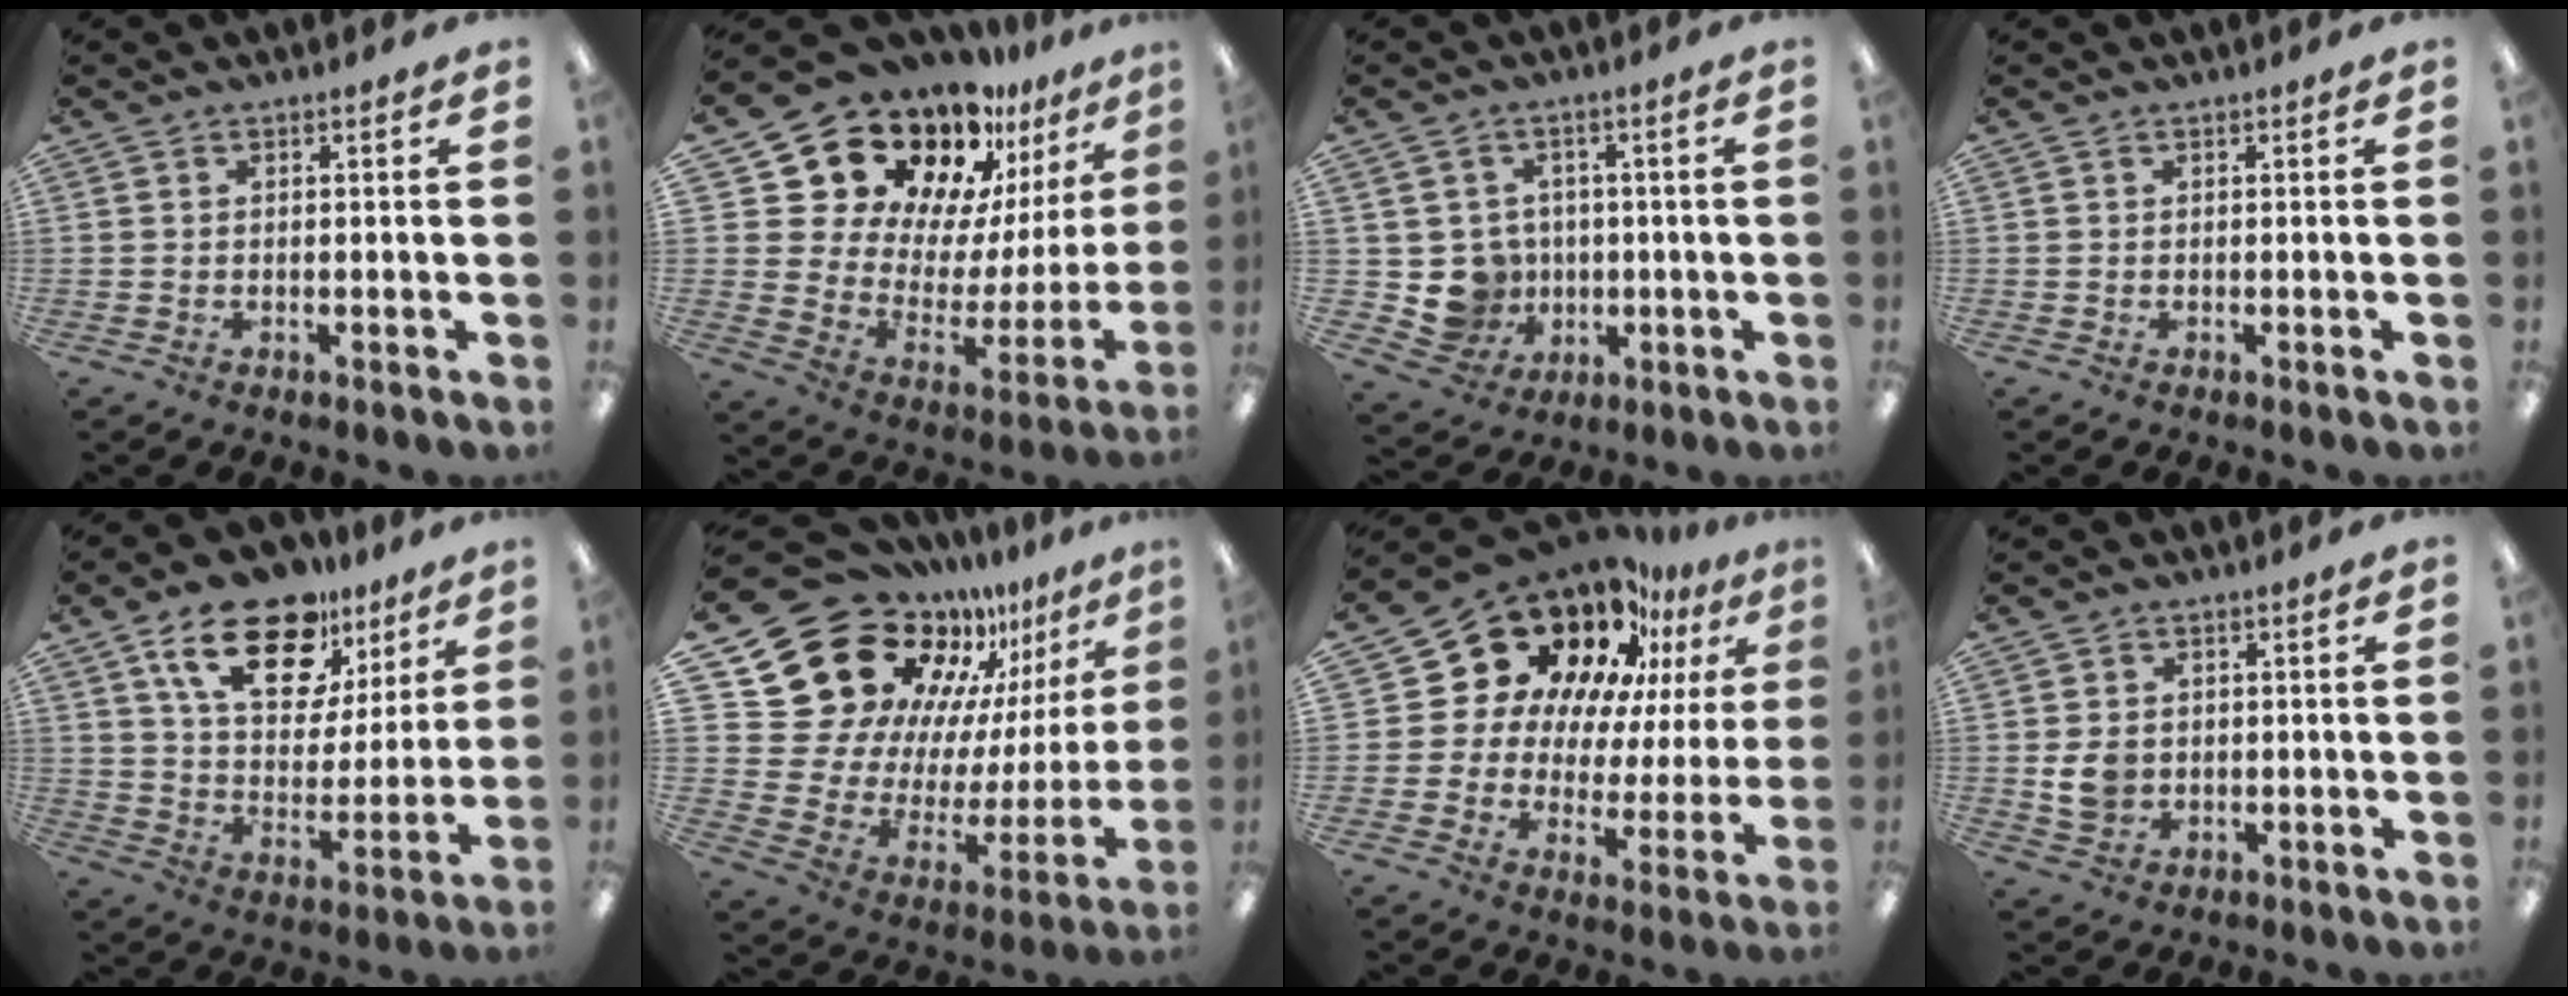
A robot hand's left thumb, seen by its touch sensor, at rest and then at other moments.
{"total": 22.1, "force": [17.8, 10.7, 7.6], "torque": [-0.130, -0.149, 0.333]}
{"total": 7.8, "force": [0.0, 7.7, 1.2], "torque": [-0.042, 0.001, 0.012]}
{"total": 0.0}
{"total": 19.2, "force": [12.3, 10.2, 10.8], "torque": [-0.176, -0.056, 0.213]}
{"total": 22.5, "force": [15.8, 13.8, 8.2], "torque": [-0.106, -0.148, 0.317]}
{"total": 21.7, "force": [15.1, 12.6, 9.1], "torque": [-0.161, -0.105, 0.281]}
{"total": 5.2, "force": [-0.2, 4.4, 2.8], "torque": [-0.043, 0.002, -0.003]}